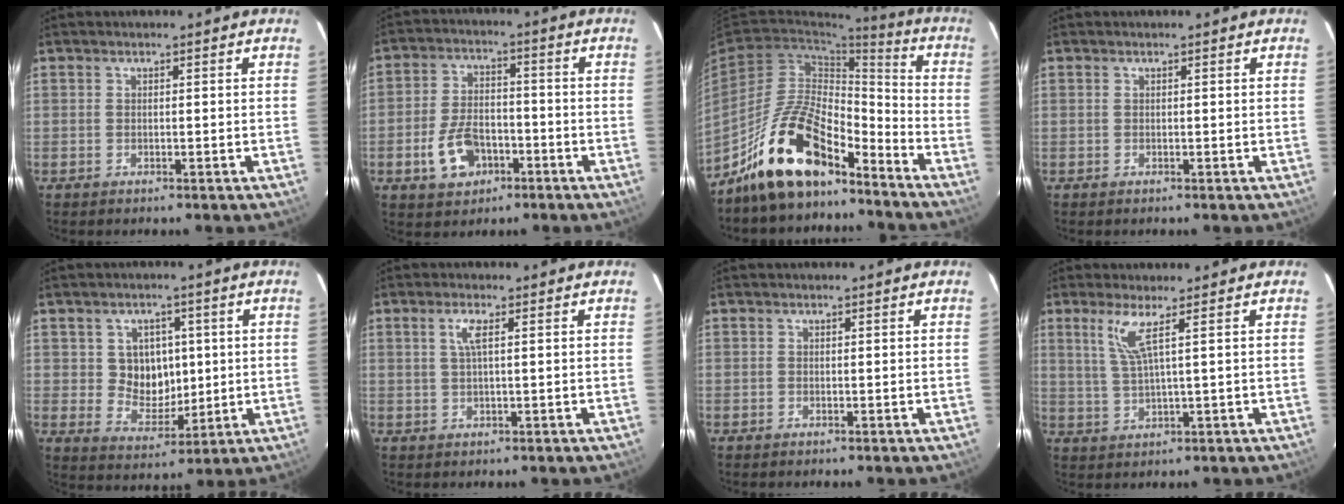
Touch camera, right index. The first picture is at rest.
{"total": 9.2, "force": [-4.1, 5.8, 6.0], "torque": [-0.129, 0.011, -0.062]}
{"total": 16.2, "force": [-12.3, 5.6, 8.8], "torque": [-0.173, 0.020, -0.219]}
{"total": 0.0}
{"total": 7.7, "force": [1.2, 6.9, 3.1], "torque": [-0.056, 0.007, 0.033]}
{"total": 2.5, "force": [0.8, 0.0, 2.4], "torque": [-0.048, 0.002, 0.016]}
{"total": 0.0}
{"total": 4.5, "force": [2.2, -0.7, 3.8], "torque": [-0.075, -0.007, 0.049]}